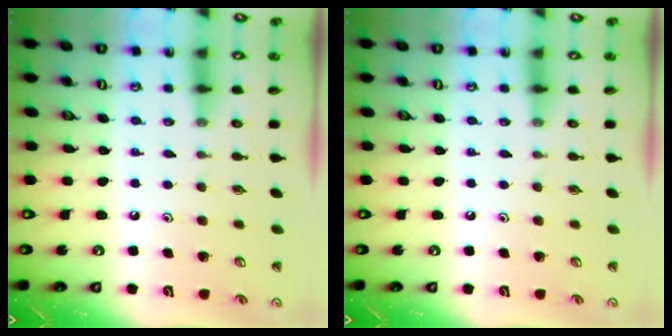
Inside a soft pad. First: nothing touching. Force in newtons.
{"total": 0.0}